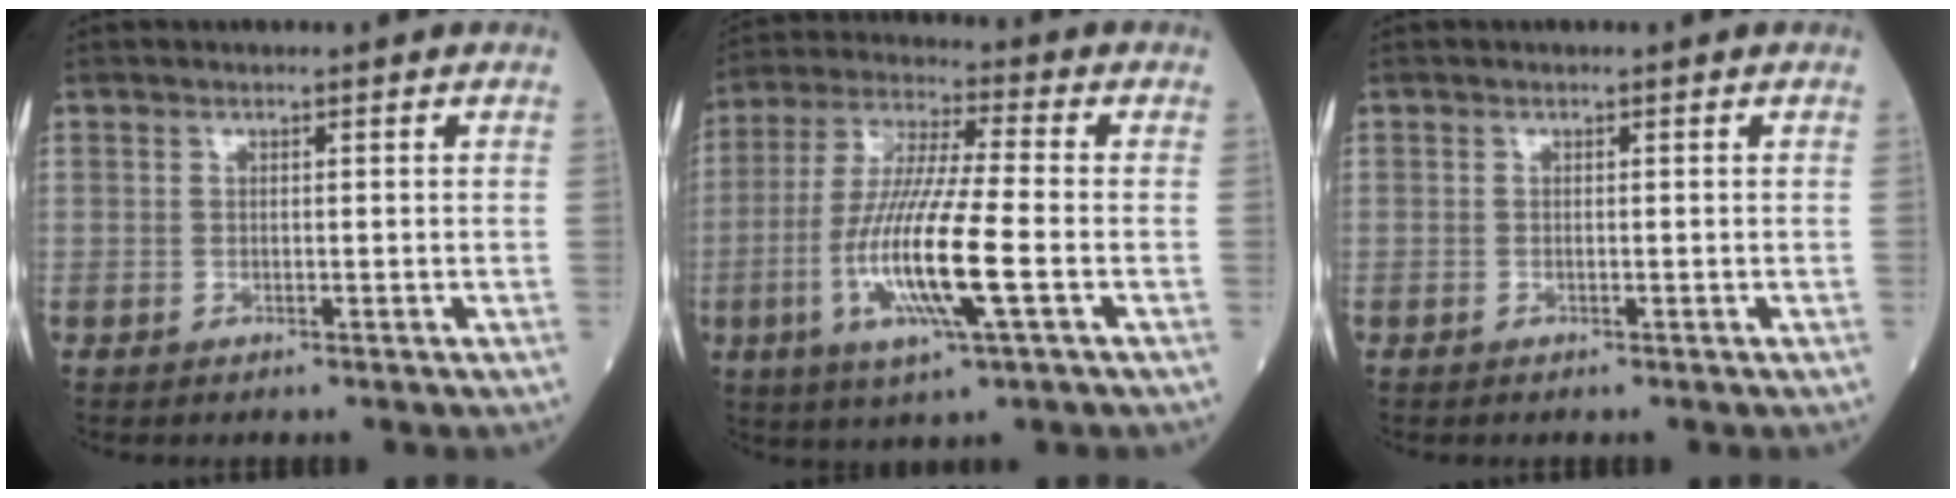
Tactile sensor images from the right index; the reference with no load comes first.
{"total": 14.4, "force": [-3.7, 0.7, 13.9], "torque": [-0.283, -0.015, -0.074]}
{"total": 0.0}